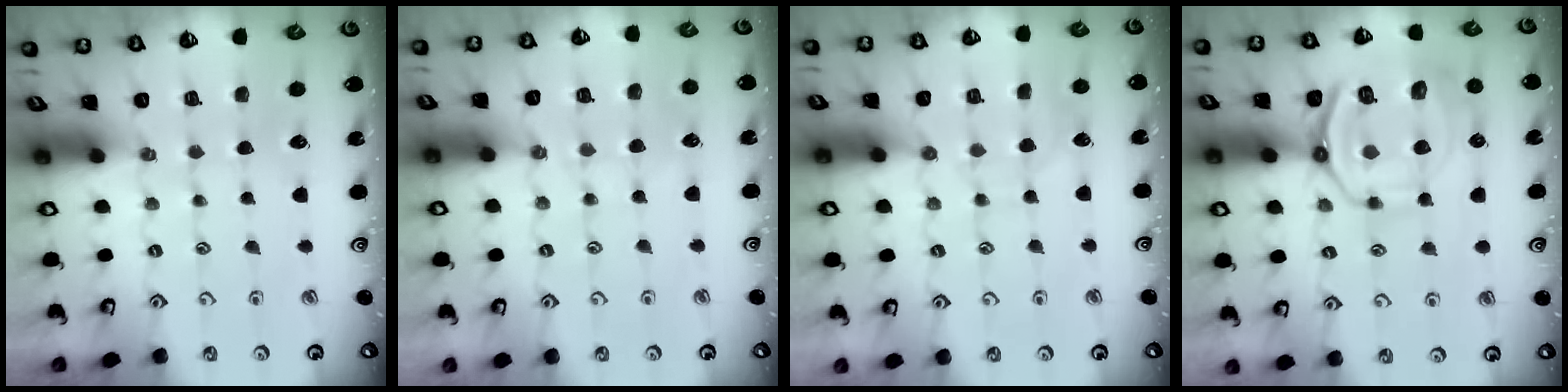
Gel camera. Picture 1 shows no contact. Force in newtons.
{"total": 4.7, "press": 4.6, "slide": 0.6}
{"total": 4.7, "press": 4.7, "slide": 0.4}
{"total": 13.7, "press": 13.6, "slide": 1.5}